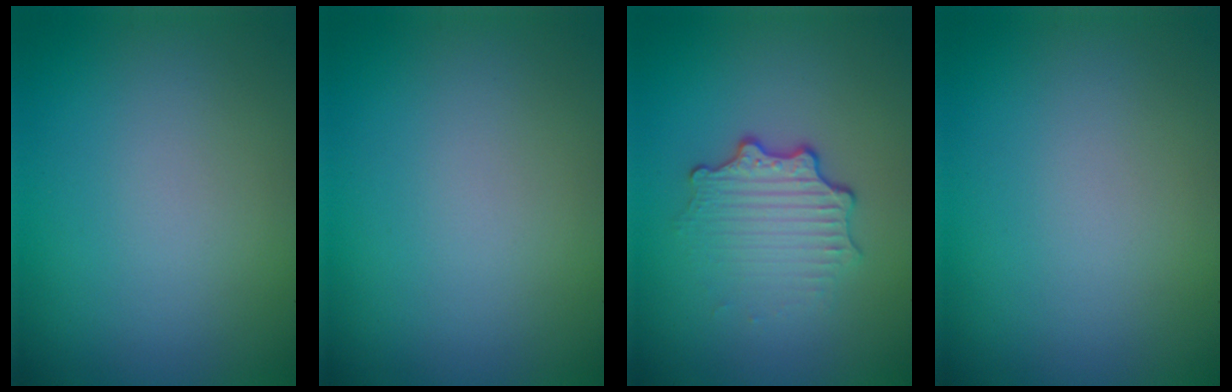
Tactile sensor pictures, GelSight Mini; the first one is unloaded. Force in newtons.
{"total": 0.0}
{"total": 3.4, "press": 2.6, "slide": 2.3}
{"total": 0.0}